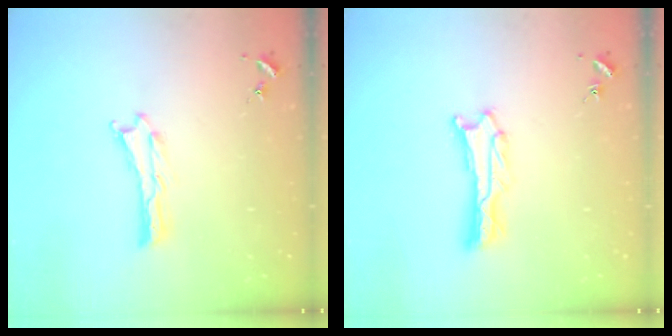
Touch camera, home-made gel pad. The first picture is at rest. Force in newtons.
{"total": 1.2, "press": 1.2, "slide": 0.1}